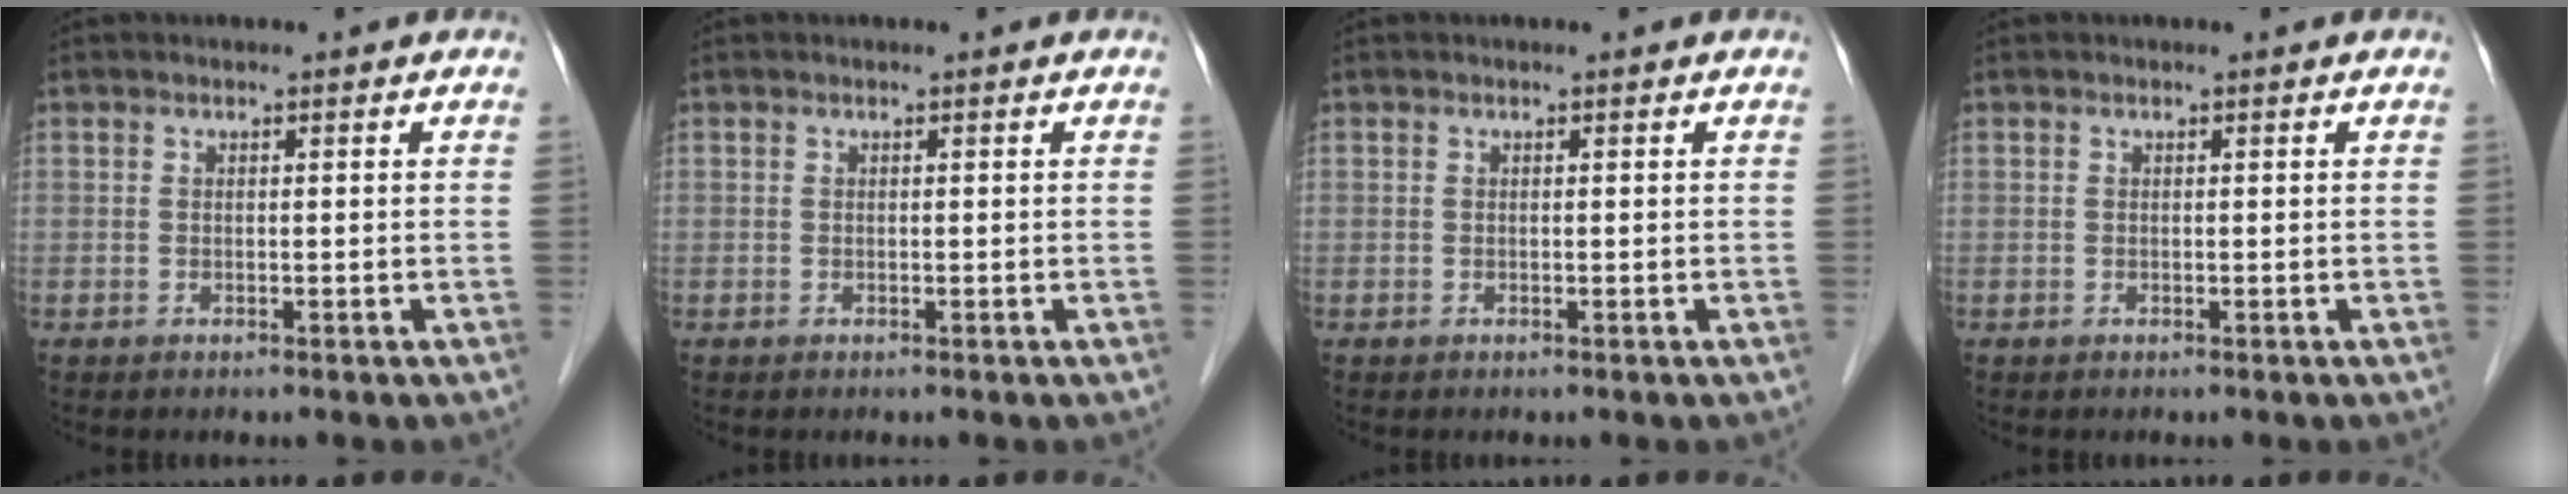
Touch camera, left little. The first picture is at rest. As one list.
[{"total": 0.0}, {"total": 0.0}, {"total": 0.0}]